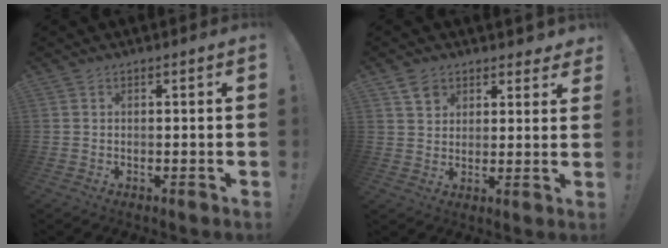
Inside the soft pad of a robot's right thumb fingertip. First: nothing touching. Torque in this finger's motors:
{"motor_torque": [0.42, 0.42, -0.24, 0.49, 0.00]}